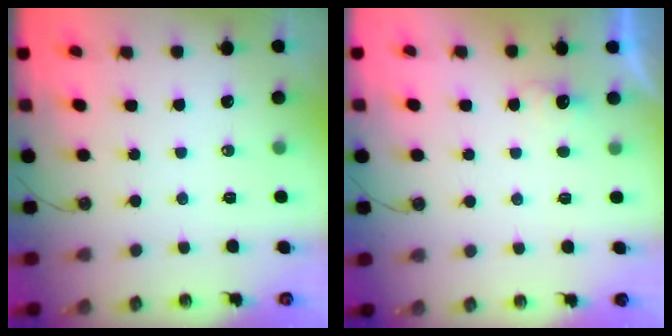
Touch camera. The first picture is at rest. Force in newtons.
{"total": 2.1, "press": 1.9, "slide": 0.8}